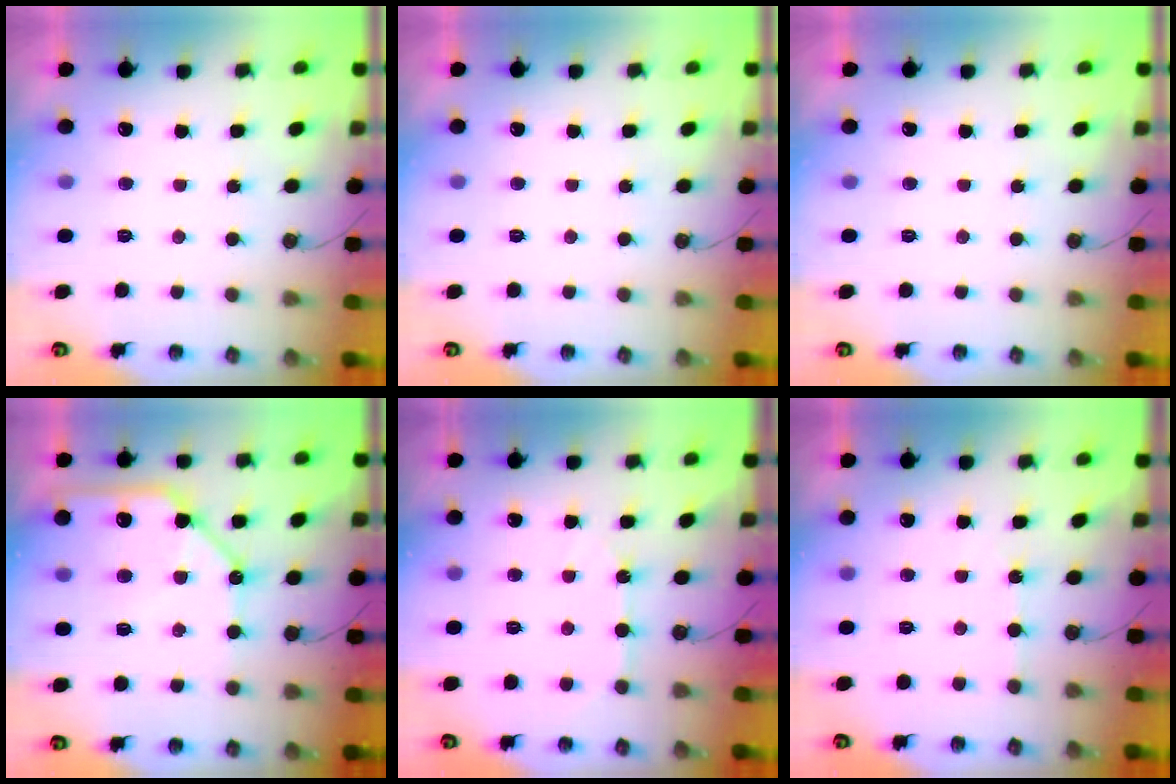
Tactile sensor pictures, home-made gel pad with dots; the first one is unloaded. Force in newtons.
{"total": 0.0}
{"total": 0.0}
{"total": 13.3, "press": 13.2, "slide": 1.7}
{"total": 5.7, "press": 5.7, "slide": 0.6}
{"total": 1.5, "press": 1.5, "slide": 0.3}